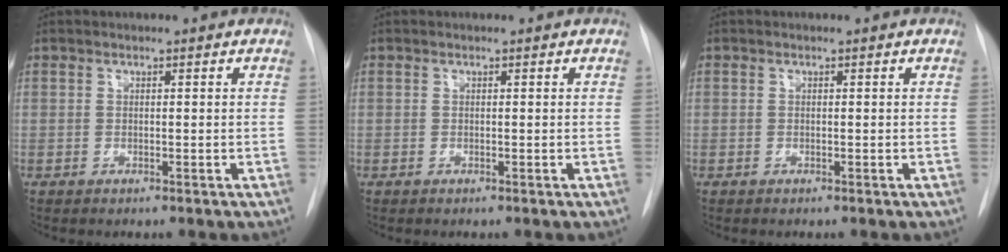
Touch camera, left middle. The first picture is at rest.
{"total": 0.0}
{"total": 0.0}